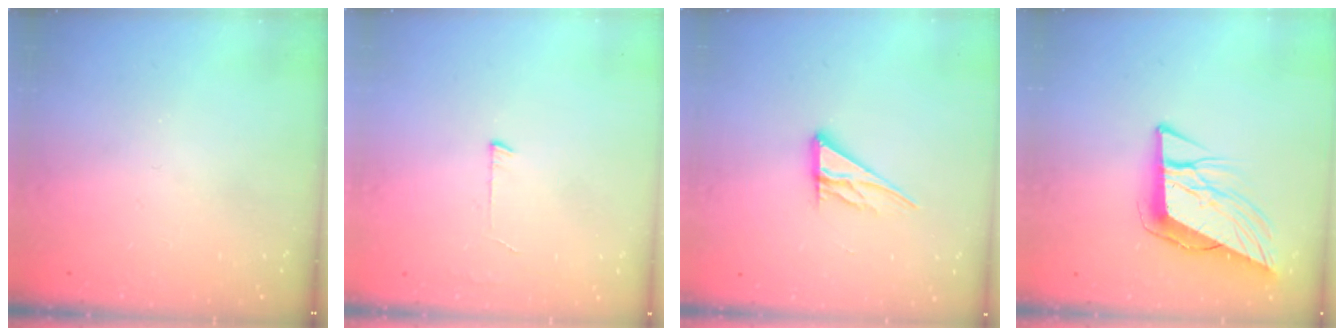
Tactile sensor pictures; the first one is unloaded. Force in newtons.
{"total": 3.0, "press": 3.0, "slide": 0.3}
{"total": 10.2, "press": 10.1, "slide": 0.9}
{"total": 11.1, "press": 10.3, "slide": 4.0}